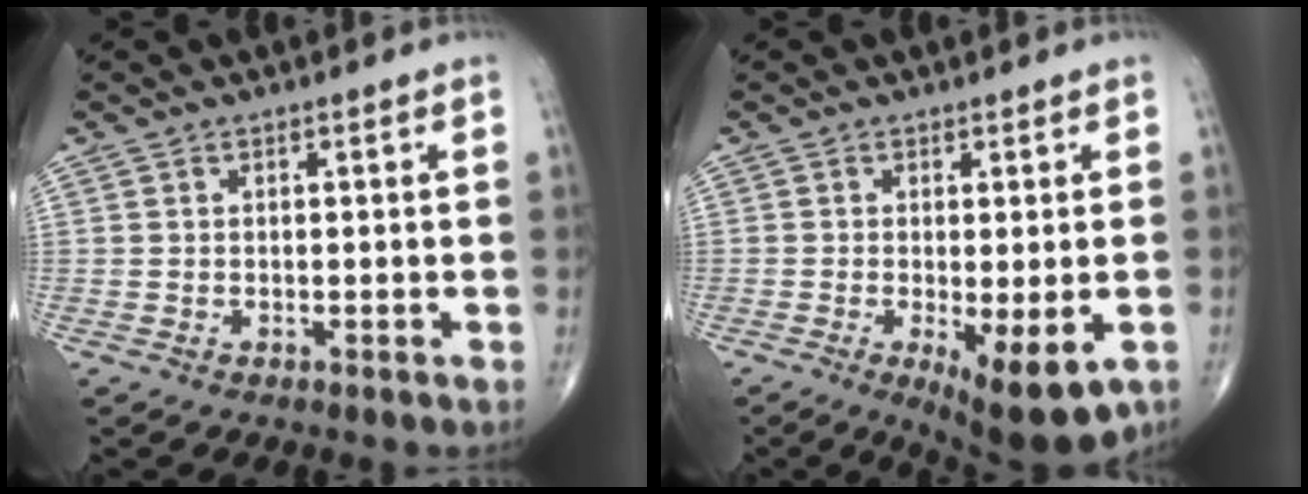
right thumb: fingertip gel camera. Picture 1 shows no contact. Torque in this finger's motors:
{"motor_torque": [-0.10, 0.61, 0.05, -0.16, 0.02]}